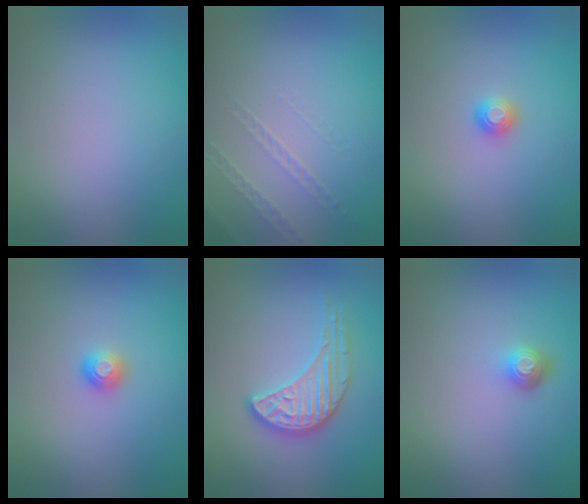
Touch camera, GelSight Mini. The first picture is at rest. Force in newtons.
{"total": 1.1, "press": 0.6, "slide": 0.9}
{"total": 1.2, "press": 1.1, "slide": 0.3}
{"total": 1.2, "press": 1.1, "slide": 0.3}
{"total": 3.5, "press": 3.3, "slide": 1.3}
{"total": 1.7, "press": 1.3, "slide": 1.1}